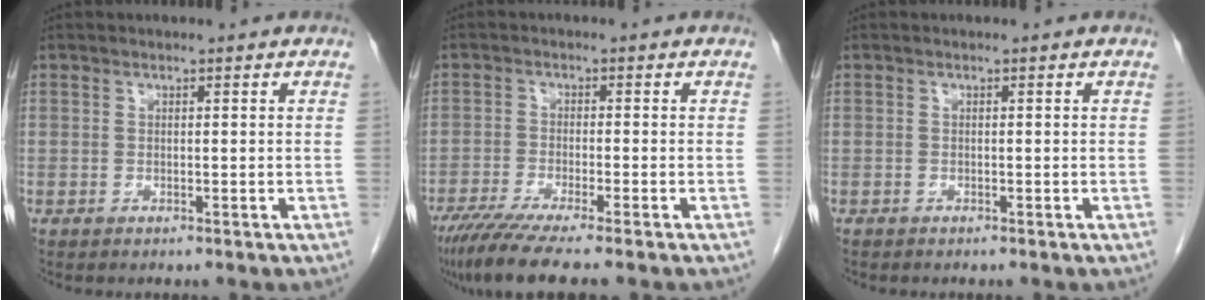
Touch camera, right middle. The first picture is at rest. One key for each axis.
{"total": 8.9, "fx": -6.9, "fy": -0.1, "fz": 5.5, "tx": -0.087, "ty": -0.025, "tz": -0.114}
{"total": 0.0}